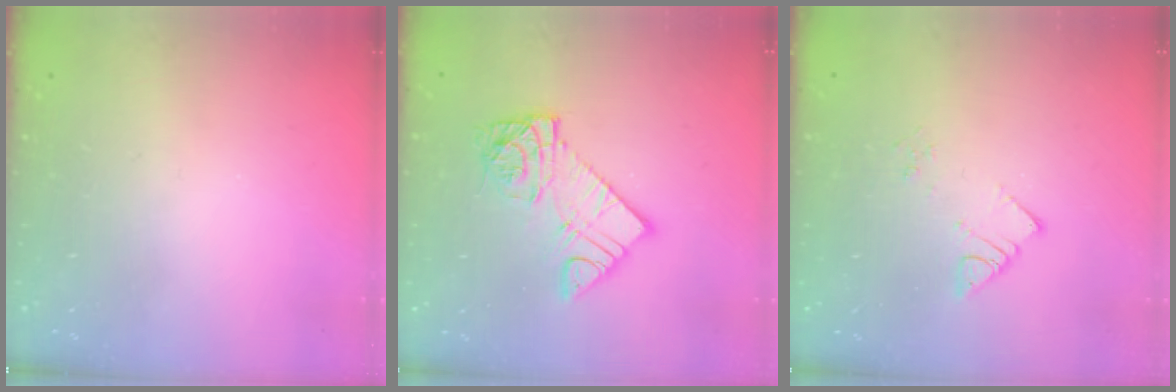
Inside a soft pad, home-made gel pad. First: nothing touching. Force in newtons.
{"total": 11.0, "press": 10.9, "slide": 1.0}
{"total": 3.3, "press": 3.3, "slide": 0.2}